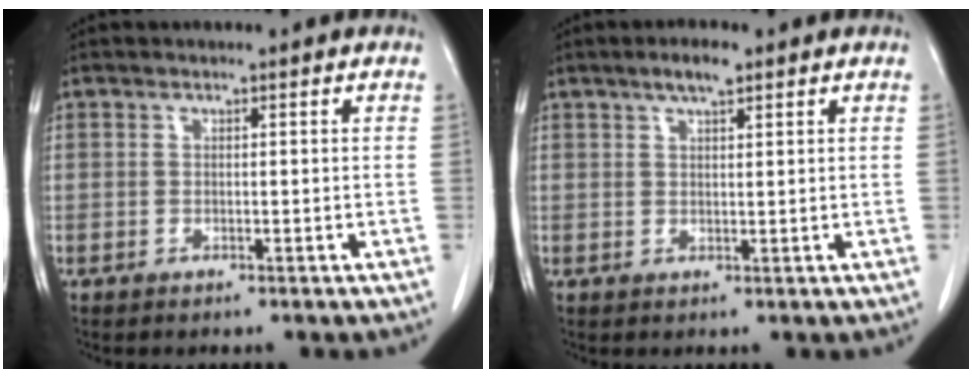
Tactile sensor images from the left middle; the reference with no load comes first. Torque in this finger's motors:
{"motor_torque": [0.33, -0.22, -0.06, 0.00]}